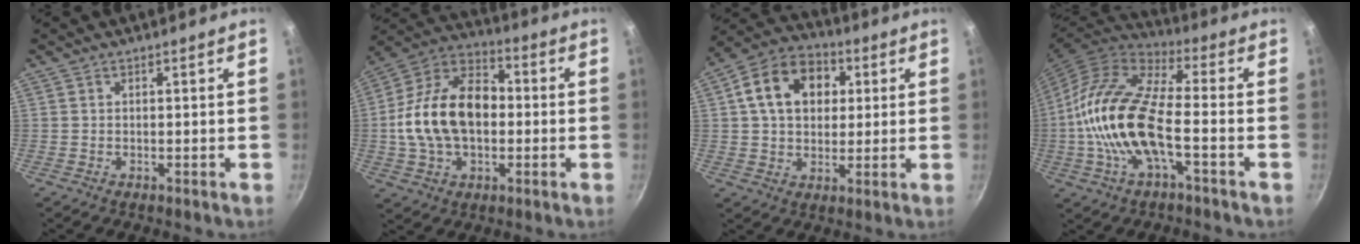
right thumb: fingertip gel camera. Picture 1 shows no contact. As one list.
[{"total": 19.3, "force": [-0.7, 12.8, 14.4], "torque": [-0.233, 0.041, -0.027]}, {"total": 14.4, "force": [3.6, 10.7, 9.0], "torque": [-0.129, 0.019, 0.047]}, {"total": 18.9, "force": [-3.7, 7.8, 16.8], "torque": [-0.325, 0.032, -0.085]}]